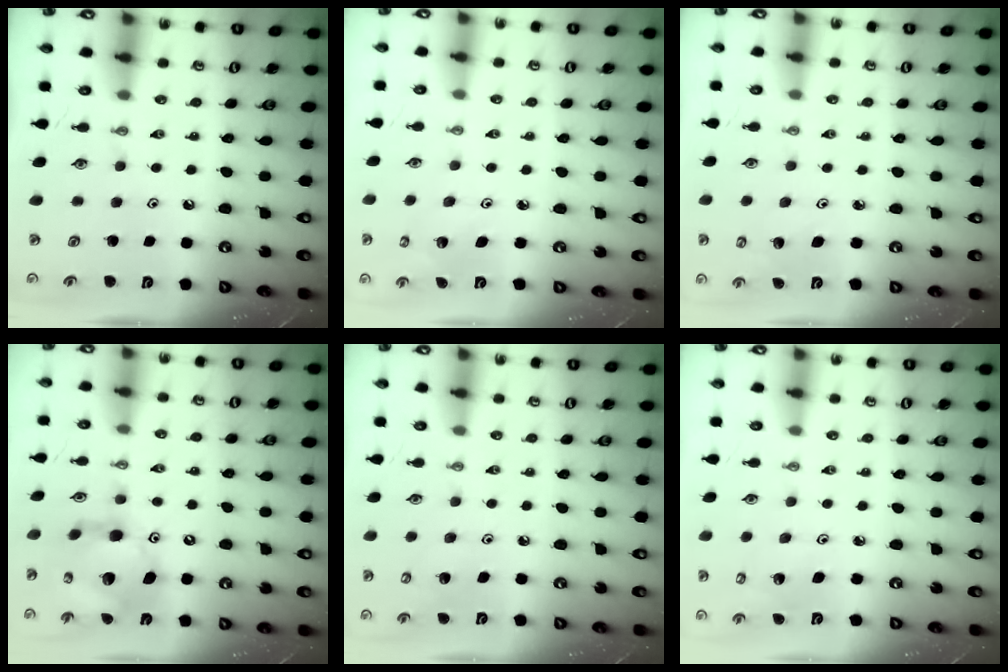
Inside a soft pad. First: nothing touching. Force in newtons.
{"total": 2.4, "press": 2.4, "slide": 0.2}
{"total": 3.4, "press": 3.4, "slide": 0.3}
{"total": 15.6, "press": 15.5, "slide": 1.8}
{"total": 6.1, "press": 6.1, "slide": 0.9}
{"total": 3.5, "press": 3.1, "slide": 1.8}